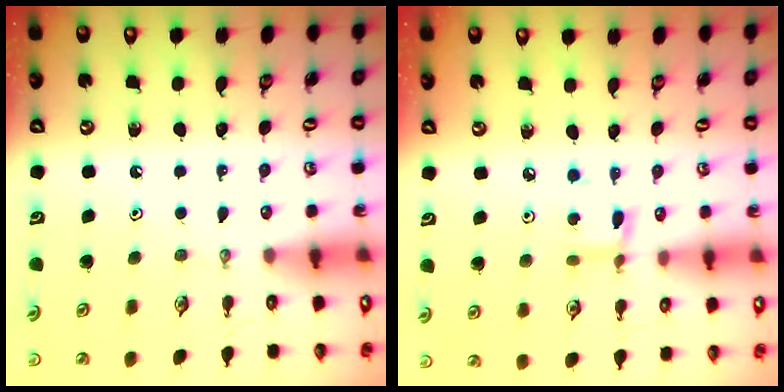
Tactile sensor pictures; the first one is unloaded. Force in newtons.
{"total": 4.8, "press": 4.8, "slide": 0.6}